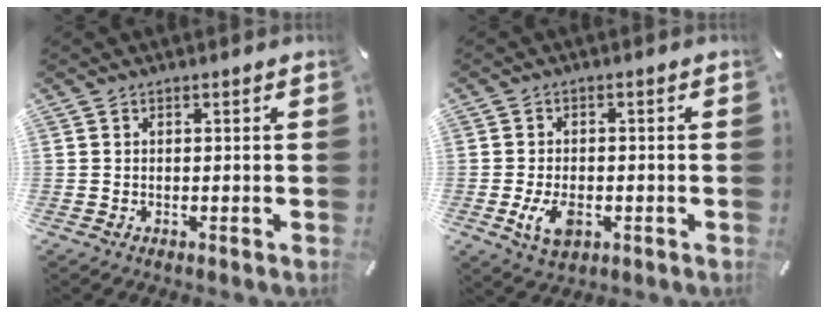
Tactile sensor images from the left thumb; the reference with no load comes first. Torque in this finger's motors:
{"motor_torque": [0.52, 0.61, 0.51, 0.22, 0.06]}